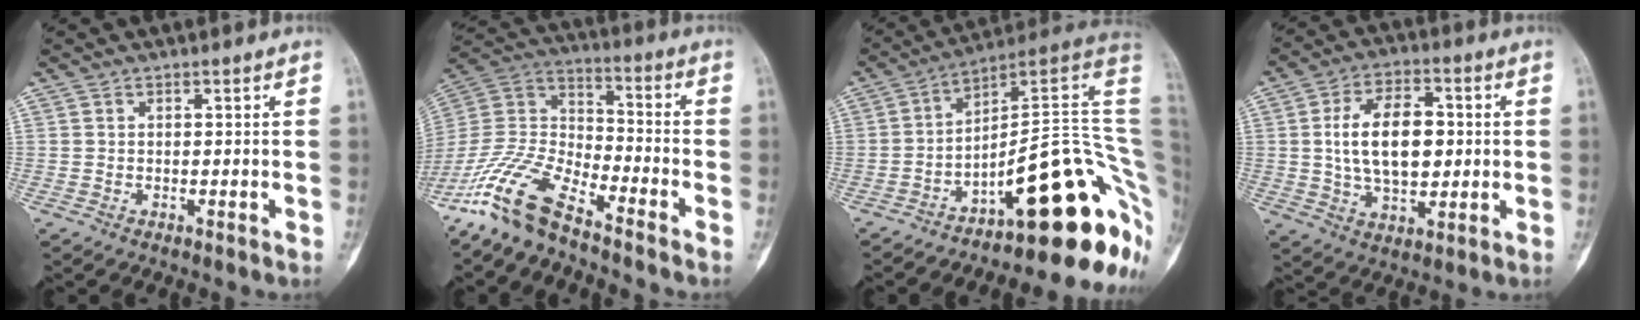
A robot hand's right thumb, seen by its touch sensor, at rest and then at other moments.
{"total": 14.1, "force": [-10.9, 4.3, 7.8], "torque": [-0.161, 0.066, -0.222]}
{"total": 24.8, "force": [-7.0, 8.2, 22.3], "torque": [-0.192, 0.095, -0.088]}
{"total": 13.9, "force": [1.0, 8.1, 11.2], "torque": [-0.171, 0.007, 0.019]}